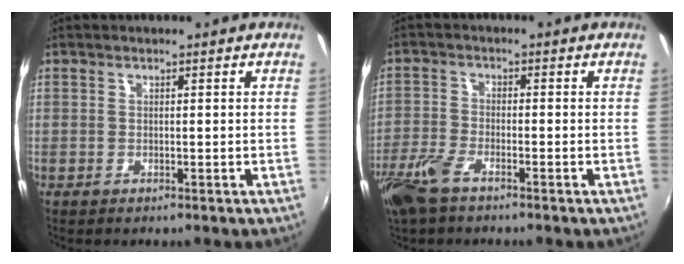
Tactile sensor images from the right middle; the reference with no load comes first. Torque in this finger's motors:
{"motor_torque": [0.27, -0.24, 0.09, 0.06]}